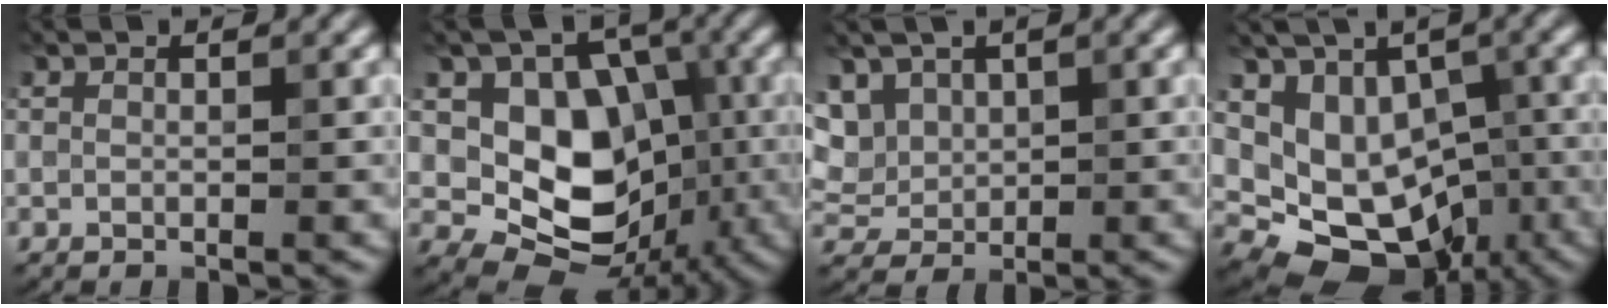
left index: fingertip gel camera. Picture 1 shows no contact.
{"total": 8.2, "force": [-1.0, 6.6, 4.7], "torque": [-0.068, -0.018, -0.016]}
{"total": 3.0, "force": [1.6, 2.4, 0.8], "torque": [-0.032, 0.006, 0.040]}
{"total": 9.9, "force": [-2.7, 8.2, 4.8], "torque": [-0.061, -0.004, -0.028]}